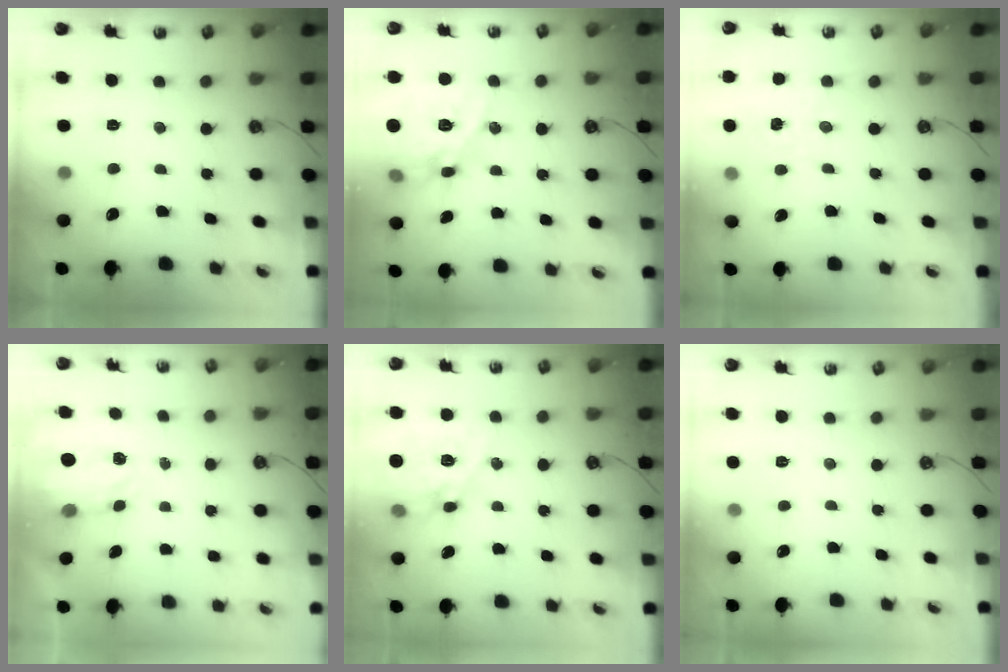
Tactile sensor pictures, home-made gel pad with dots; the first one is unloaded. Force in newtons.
{"total": 21.8, "press": 21.5, "slide": 3.3}
{"total": 1.3, "press": 1.3, "slide": 0.2}
{"total": 3.6, "press": 3.6, "slide": 0.6}
{"total": 16.8, "press": 16.7, "slide": 1.6}
{"total": 2.6, "press": 2.6, "slide": 0.3}